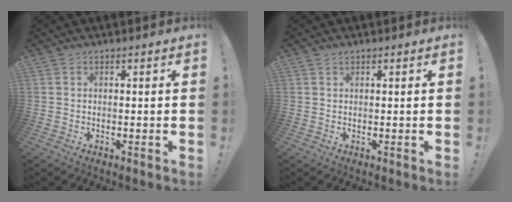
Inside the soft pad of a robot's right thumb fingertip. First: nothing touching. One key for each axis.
{"total": 0.8, "fx": 0.6, "fy": 0.4, "fz": 0.2, "tx": 0.002, "ty": -0.003, "tz": 0.011}